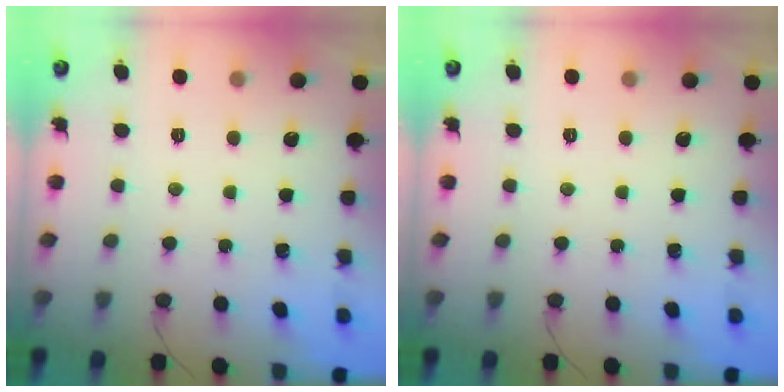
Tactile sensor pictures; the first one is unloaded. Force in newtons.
{"total": 0.0}